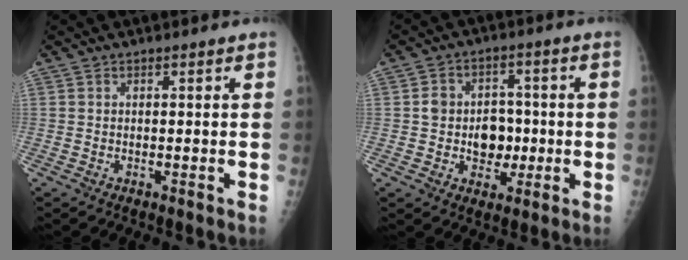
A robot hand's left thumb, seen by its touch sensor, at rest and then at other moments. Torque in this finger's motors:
{"motor_torque": [-0.29, 1.27, 0.02, 0.04, 0.08]}